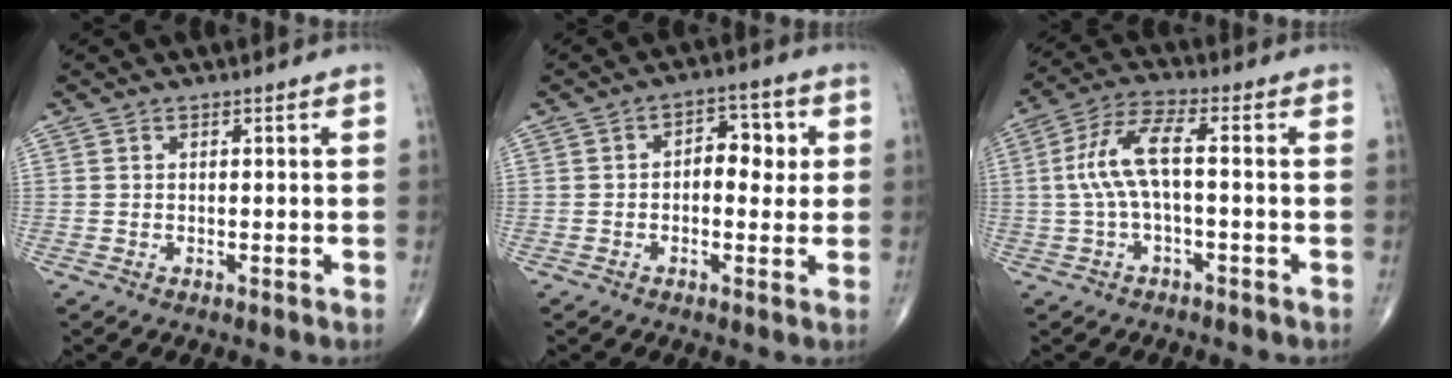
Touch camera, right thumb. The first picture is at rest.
{"total": 6.6, "force": [0.7, 4.1, 5.2], "torque": [-0.033, 0.012, 0.005]}
{"total": 8.8, "force": [-0.2, 2.7, 8.3], "torque": [-0.189, 0.034, -0.006]}